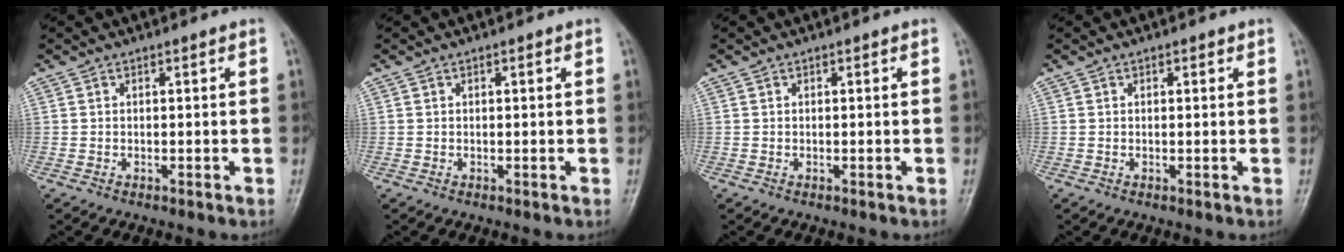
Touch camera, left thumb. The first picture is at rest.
{"total": 0.5, "force": [0.2, 0.2, 0.5], "torque": [-0.006, 0.001, 0.002]}
{"total": 0.0}
{"total": 0.8, "force": [0.4, 0.5, 0.5], "torque": [-0.002, -0.001, 0.003]}